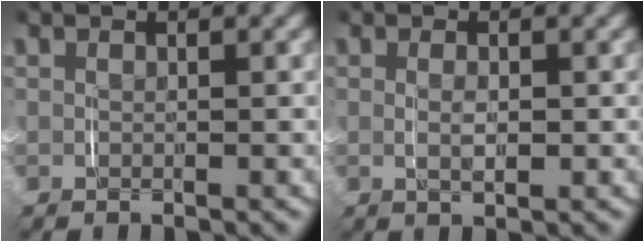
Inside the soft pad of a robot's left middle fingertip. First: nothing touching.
{"total": 1.4, "force": [-0.1, 0.2, 1.3], "torque": [-0.022, -0.004, 0.002]}